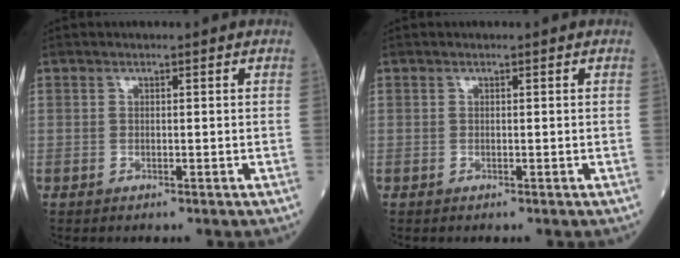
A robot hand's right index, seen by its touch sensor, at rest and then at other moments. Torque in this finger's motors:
{"motor_torque": [0.00, 0.00, 0.00, -0.01]}